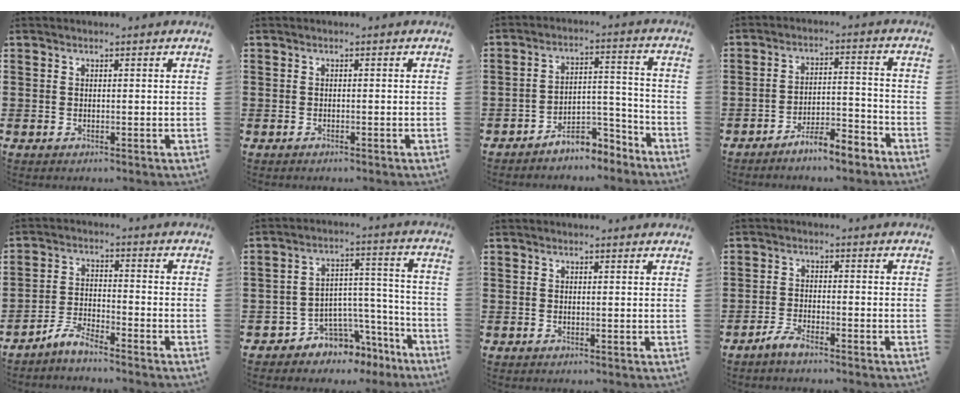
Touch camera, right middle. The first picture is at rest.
{"total": 0.6, "force": [-0.6, 0.0, 0.2], "torque": [-0.007, -0.003, -0.010]}
{"total": 6.2, "force": [-6.0, 0.9, 1.4], "torque": [-0.024, 0.015, -0.116]}
{"total": 5.7, "force": [-5.3, 0.4, 1.8], "torque": [-0.038, 0.001, -0.105]}
{"total": 4.2, "force": [-4.0, 0.3, 1.3], "torque": [-0.039, 0.003, -0.083]}
{"total": 5.6, "force": [-4.9, 2.6, 0.2], "torque": [-0.013, 0.007, -0.094]}
{"total": 0.0}
{"total": 2.8, "force": [-2.5, 0.3, 1.2], "torque": [-0.030, 0.004, -0.051]}